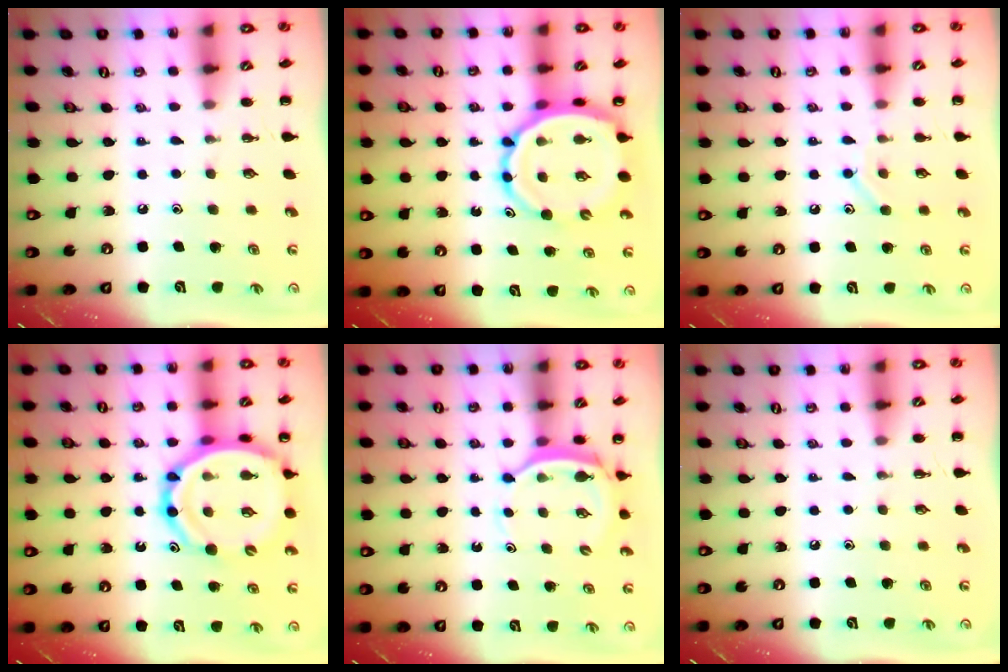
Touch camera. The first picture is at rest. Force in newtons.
{"total": 12.2, "press": 11.7, "slide": 3.7}
{"total": 8.4, "press": 8.2, "slide": 1.5}
{"total": 16.6, "press": 16.1, "slide": 4.1}
{"total": 4.3, "press": 4.2, "slide": 0.9}
{"total": 0.0}